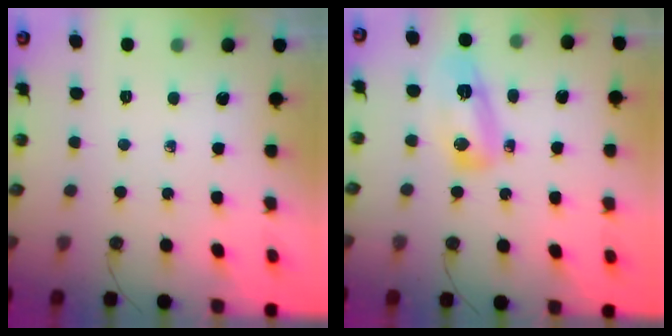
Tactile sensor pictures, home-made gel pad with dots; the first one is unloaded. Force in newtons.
{"total": 8.9, "press": 8.9, "slide": 0.9}